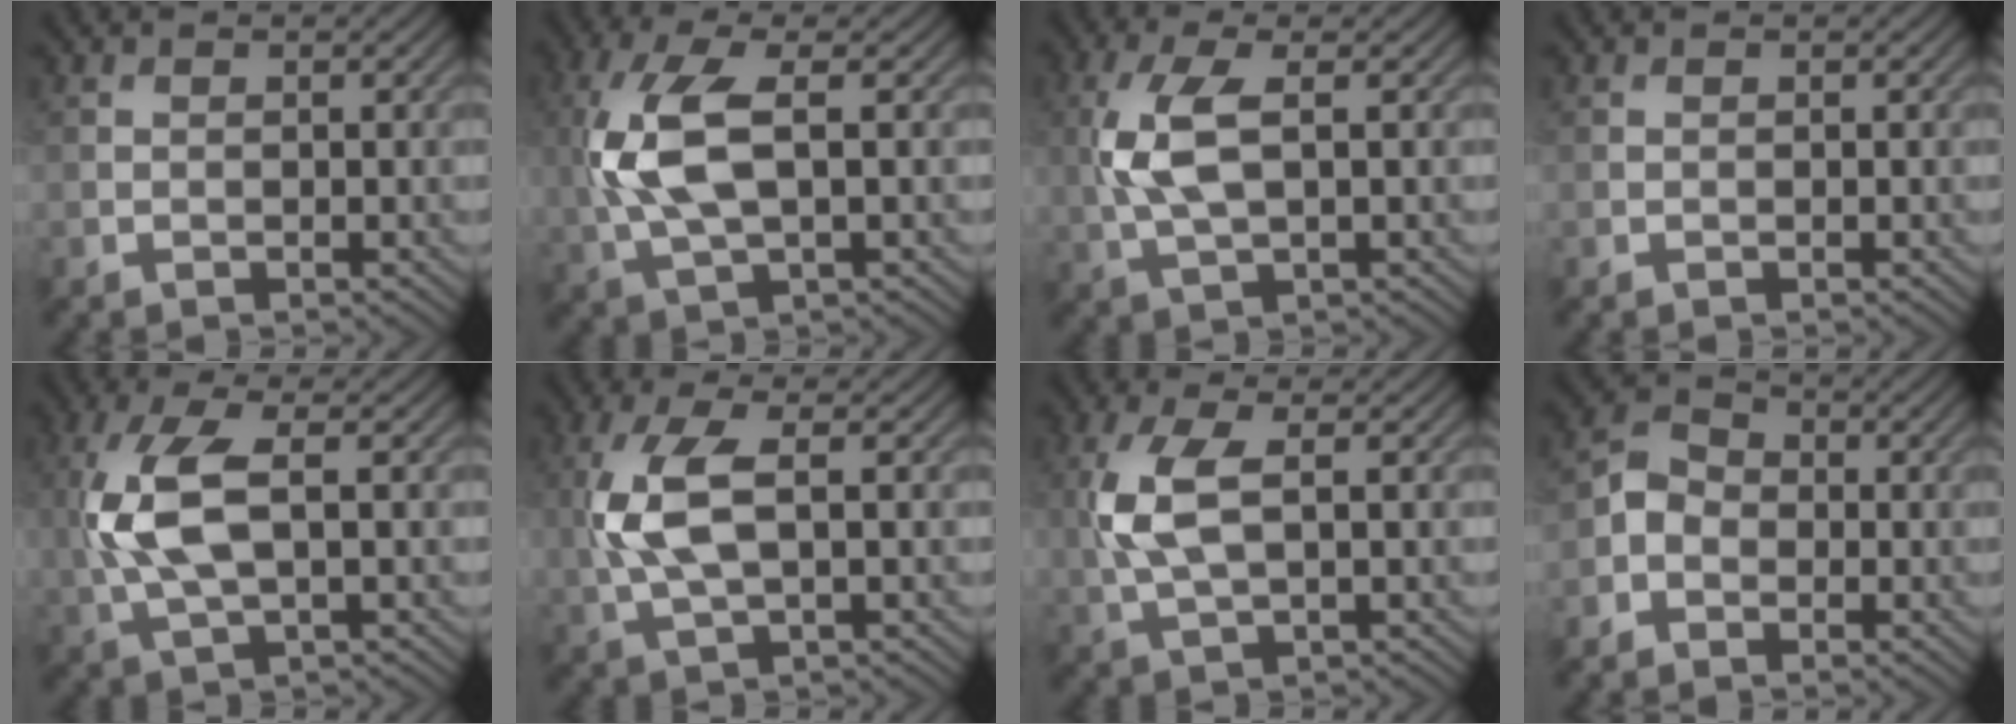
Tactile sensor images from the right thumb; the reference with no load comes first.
{"total": 8.7, "force": [0.6, 3.5, 7.9], "torque": [-0.193, 0.006, 0.010]}
{"total": 6.7, "force": [0.6, 2.6, 6.1], "torque": [-0.155, 0.004, 0.011]}
{"total": 0.0}
{"total": 8.4, "force": [0.5, 3.4, 7.7], "torque": [-0.188, 0.007, 0.008]}
{"total": 7.5, "force": [0.5, 3.0, 6.9], "torque": [-0.173, 0.006, 0.008]}
{"total": 6.6, "force": [0.7, 2.7, 6.0], "torque": [-0.156, 0.004, 0.012]}
{"total": 3.7, "force": [-1.3, 2.9, 1.9], "torque": [-0.039, 0.007, -0.035]}